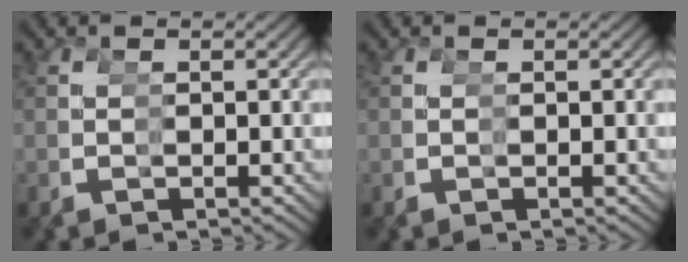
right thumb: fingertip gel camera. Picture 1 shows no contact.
{"total": 0.0}